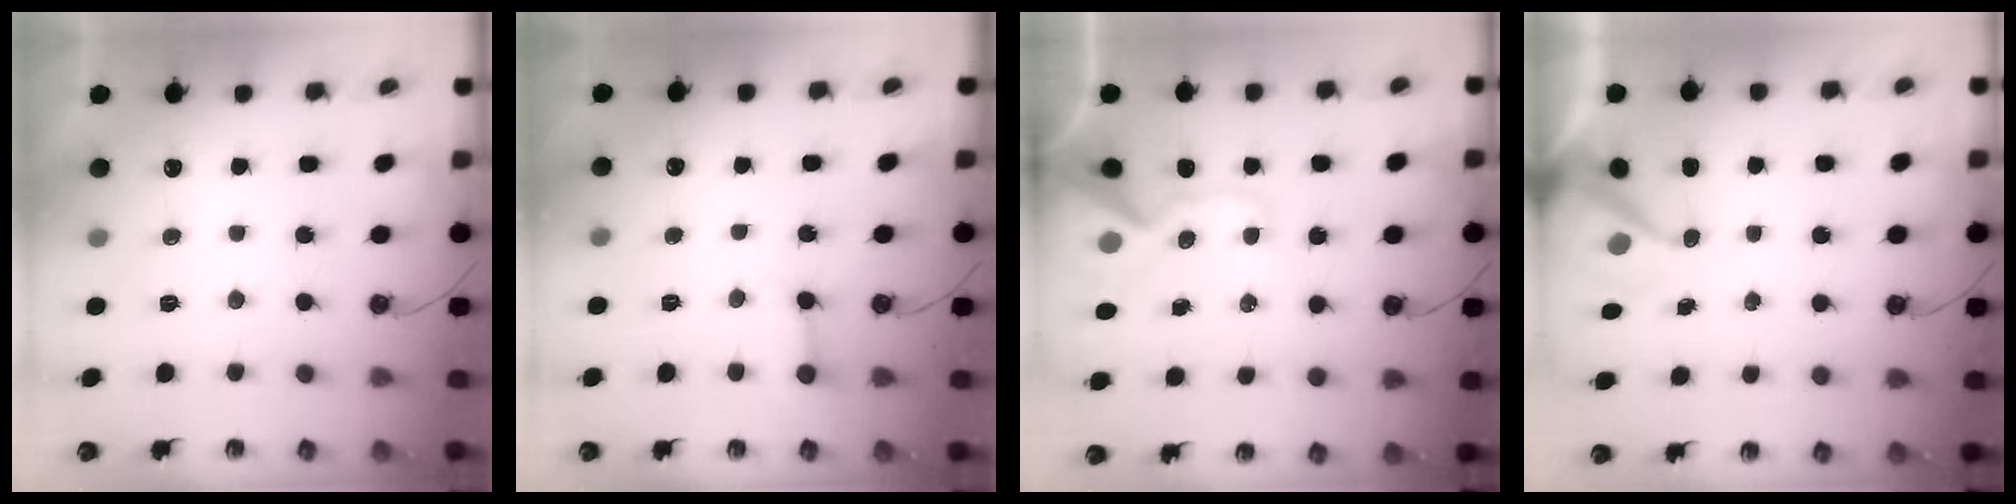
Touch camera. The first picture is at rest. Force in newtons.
{"total": 2.5, "press": 2.5, "slide": 0.4}
{"total": 14.7, "press": 14.5, "slide": 2.2}
{"total": 6.2, "press": 6.1, "slide": 0.9}